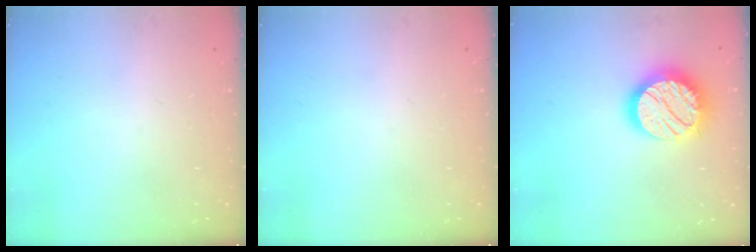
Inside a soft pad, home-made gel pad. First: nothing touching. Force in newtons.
{"total": 0.0}
{"total": 17.2, "press": 17.2, "slide": 1.0}